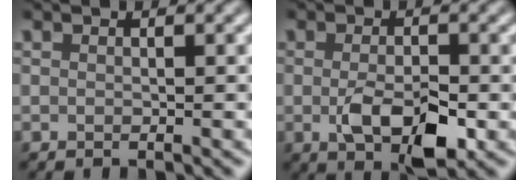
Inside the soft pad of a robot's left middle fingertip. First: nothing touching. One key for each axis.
{"total": 5.0, "fx": -1.3, "fy": 2.3, "fz": 4.3, "tx": -0.085, "ty": -0.008, "tz": -0.021}